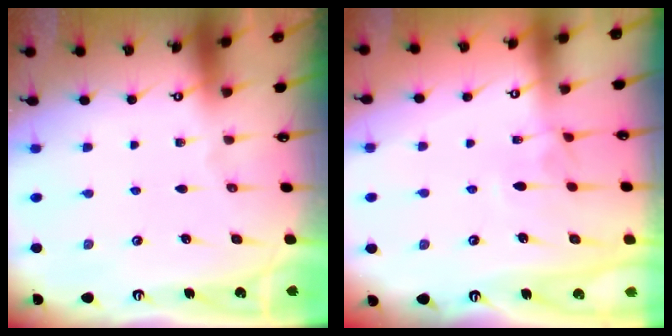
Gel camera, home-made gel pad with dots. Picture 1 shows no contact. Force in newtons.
{"total": 2.5, "press": 2.5, "slide": 0.5}